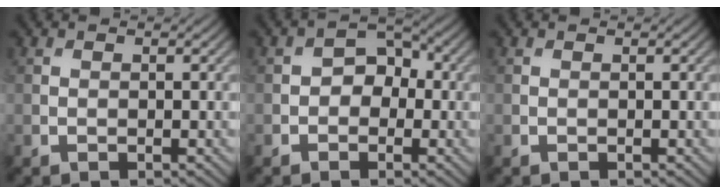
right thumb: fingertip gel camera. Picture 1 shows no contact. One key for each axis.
{"total": 3.7, "fx": -0.5, "fy": 2.9, "fz": 2.2, "tx": -0.026, "ty": 0.004, "tz": -0.016}
{"total": 0.0}